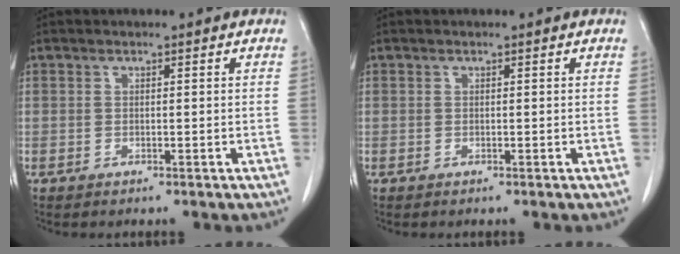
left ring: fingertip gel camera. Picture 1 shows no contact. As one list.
[{"total": 0.0}]